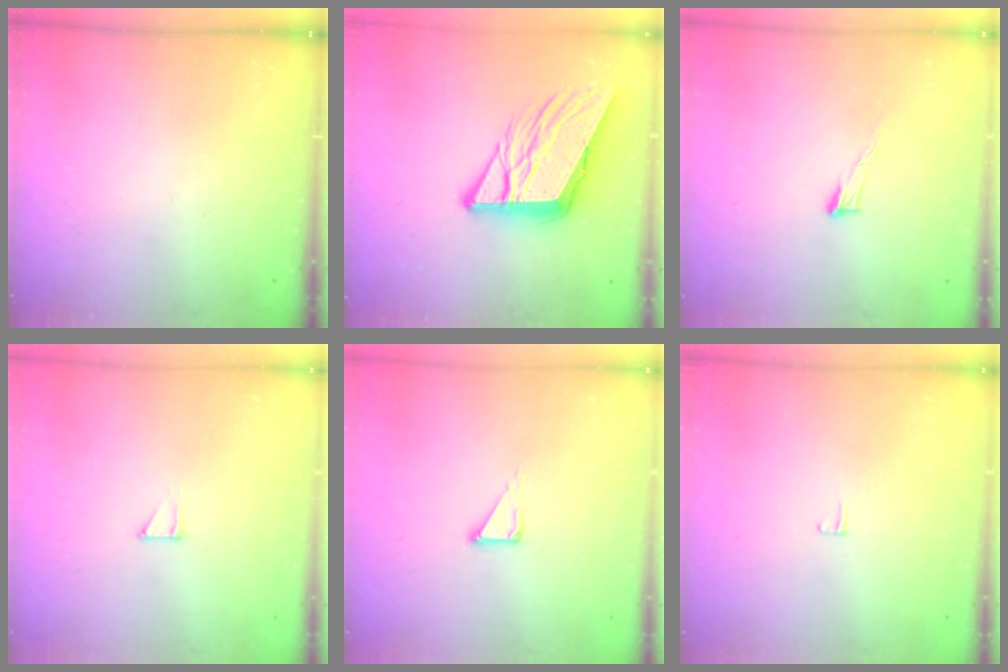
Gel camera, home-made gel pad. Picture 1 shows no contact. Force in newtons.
{"total": 11.0, "press": 10.7, "slide": 2.3}
{"total": 5.7, "press": 5.7, "slide": 0.3}
{"total": 3.6, "press": 3.6, "slide": 0.3}
{"total": 3.5, "press": 3.5, "slide": 0.2}
{"total": 3.4, "press": 3.3, "slide": 0.3}